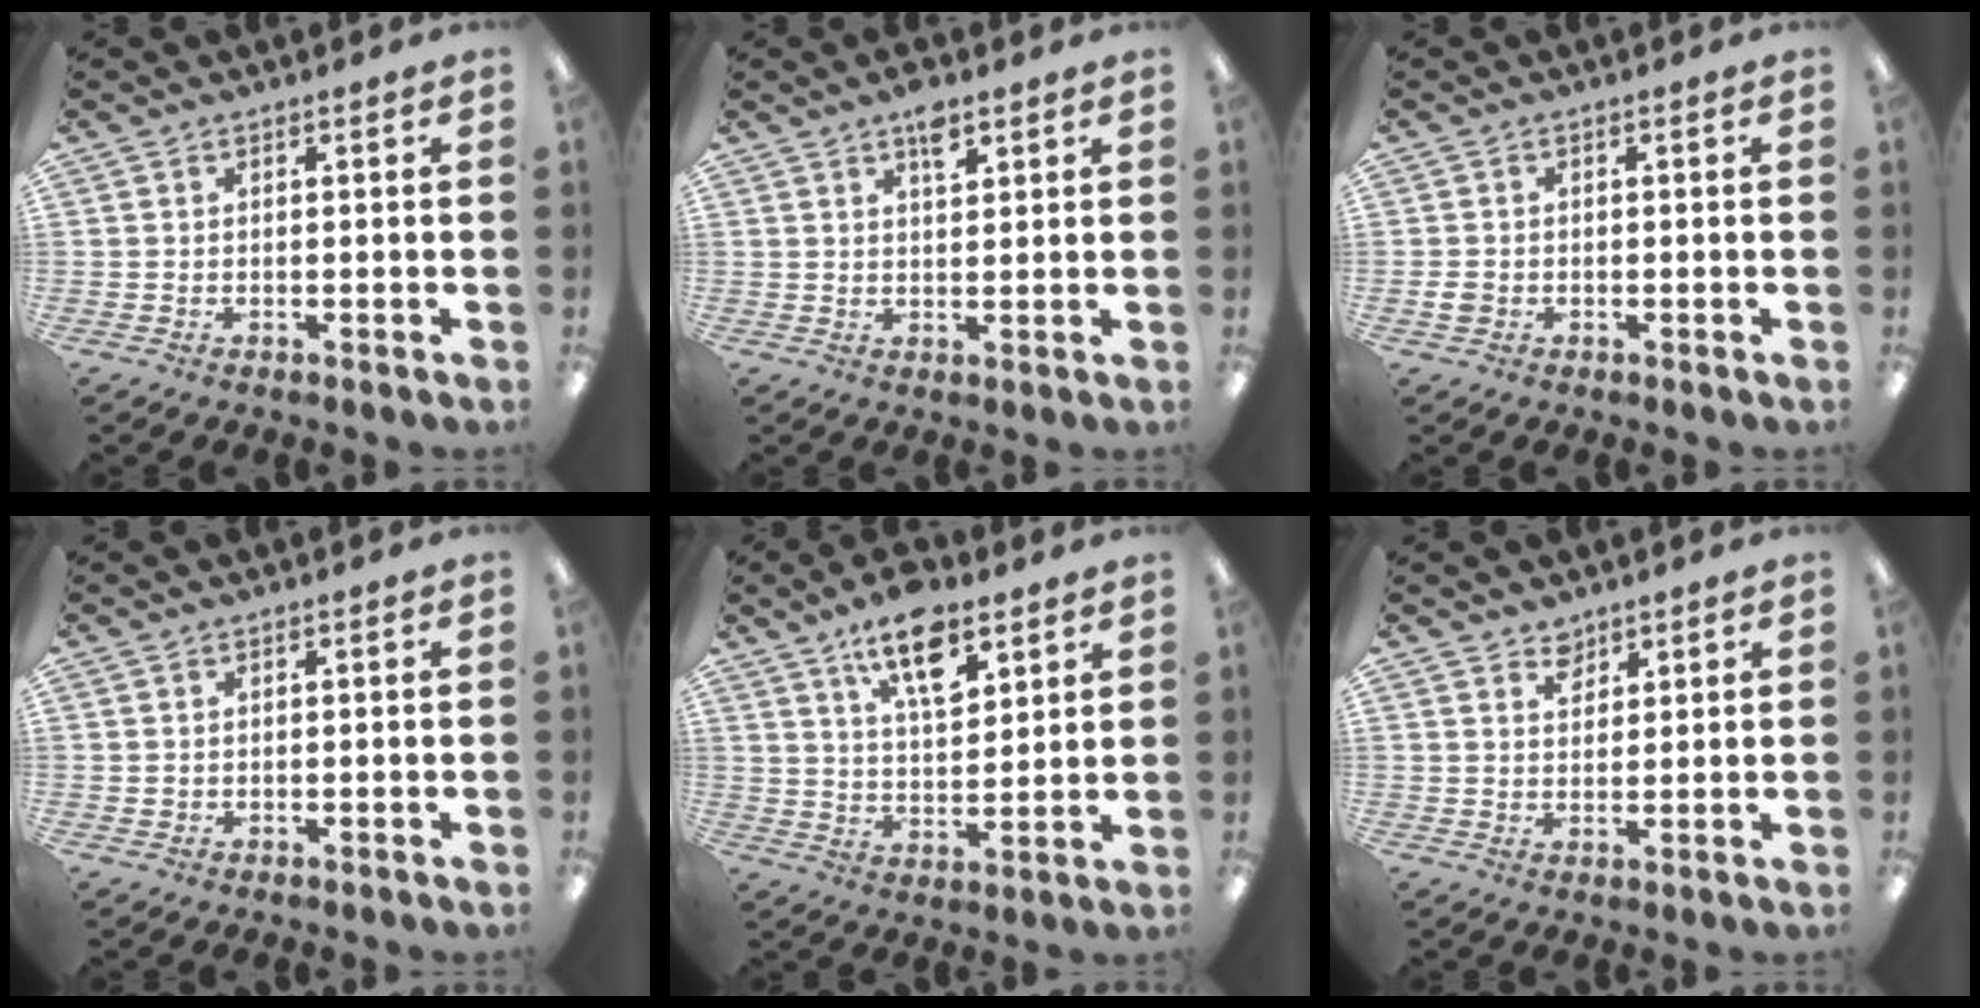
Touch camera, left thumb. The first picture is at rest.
{"total": 4.9, "force": [3.2, 2.1, 3.1], "torque": [-0.036, -0.012, 0.051]}
{"total": 2.1, "force": [-0.5, 1.7, 1.1], "torque": [-0.018, 0.004, -0.010]}
{"total": 0.6, "force": [0.1, 0.5, 0.1], "torque": [-0.002, 0.005, 0.001]}
{"total": 12.3, "force": [8.0, 5.6, 7.5], "torque": [-0.116, -0.035, 0.138]}
{"total": 3.4, "force": [2.8, 1.9, 0.4], "torque": [0.003, -0.014, 0.052]}